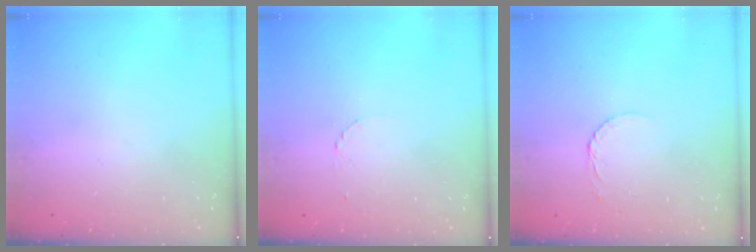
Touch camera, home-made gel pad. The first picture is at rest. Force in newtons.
{"total": 1.3, "press": 1.3, "slide": 0.1}
{"total": 2.6, "press": 2.6, "slide": 0.1}